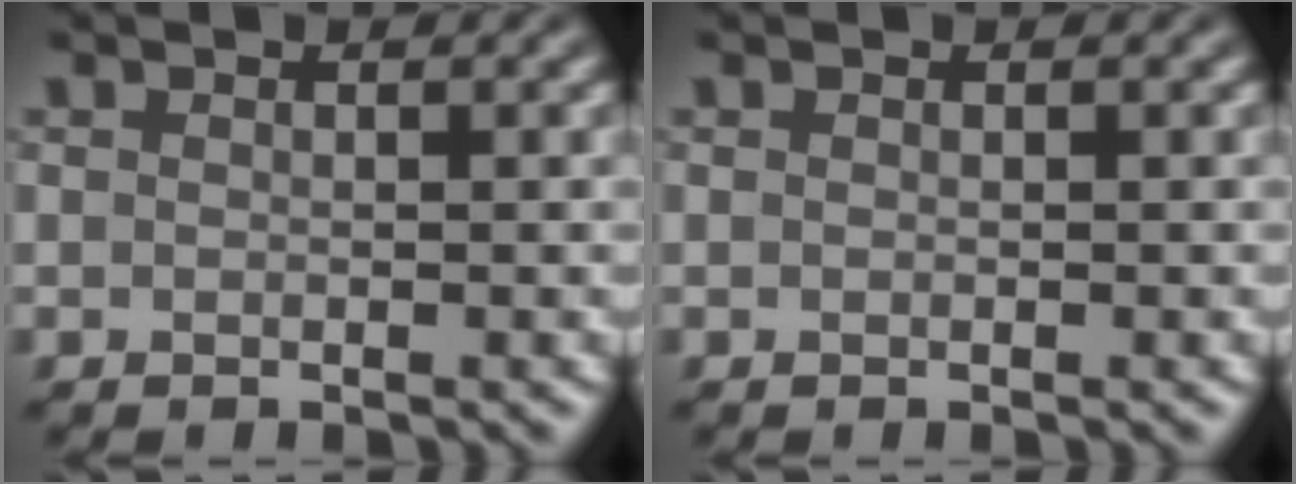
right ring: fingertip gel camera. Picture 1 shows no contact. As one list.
[{"total": 0.0}]